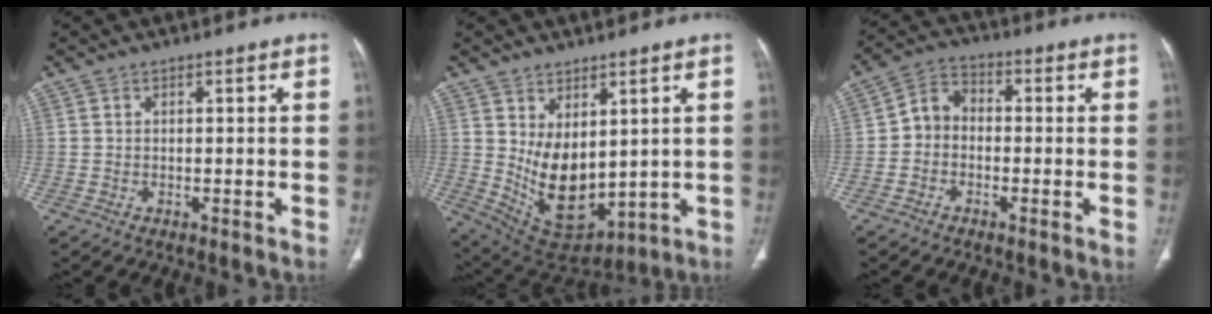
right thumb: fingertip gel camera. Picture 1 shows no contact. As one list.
[{"total": 12.0, "force": [1.8, 7.1, 9.5], "torque": [-0.136, -0.030, 0.067]}, {"total": 5.7, "force": [-1.0, 4.6, 3.1], "torque": [-0.036, 0.023, -0.035]}]